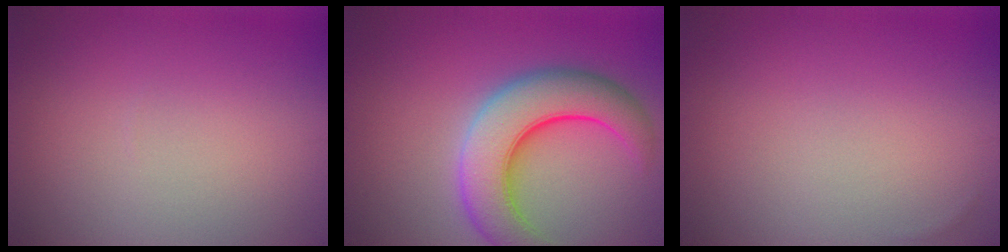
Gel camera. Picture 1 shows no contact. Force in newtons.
{"total": 8.4, "press": 8.4, "slide": 0.3}
{"total": 0.0}